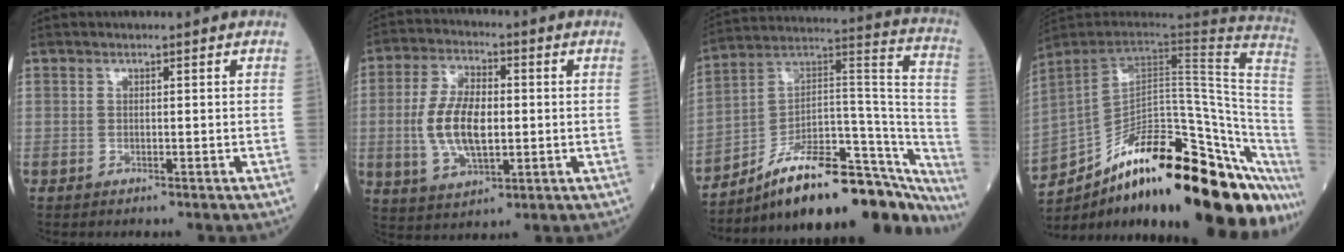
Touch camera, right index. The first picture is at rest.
{"total": 10.7, "force": [-0.5, 5.0, 9.4], "torque": [-0.204, 0.005, -0.004]}
{"total": 25.5, "force": [-20.3, 7.4, 13.5], "torque": [-0.120, 0.063, -0.297]}
{"total": 33.7, "force": [-22.1, 8.2, 24.1], "torque": [-0.260, -0.008, -0.317]}